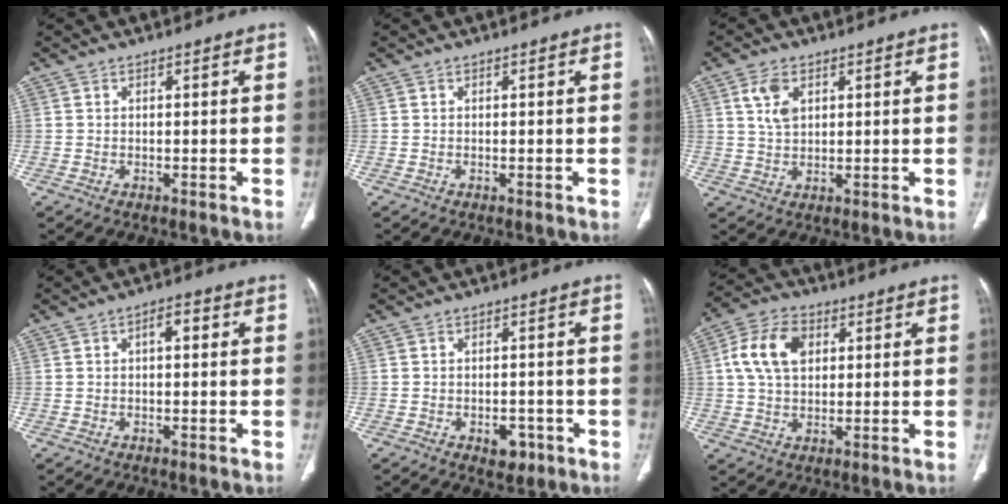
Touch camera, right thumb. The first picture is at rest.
{"total": 0.0}
{"total": 5.2, "force": [2.1, 3.1, 3.6], "torque": [-0.064, -0.006, 0.044]}
{"total": 2.8, "force": [0.5, 1.3, 2.4], "torque": [-0.032, 0.010, 0.003]}
{"total": 3.8, "force": [-1.7, 2.5, 2.3], "torque": [-0.016, 0.006, -0.017]}
{"total": 10.6, "force": [2.6, 7.1, 7.4], "torque": [-0.132, 0.012, 0.043]}